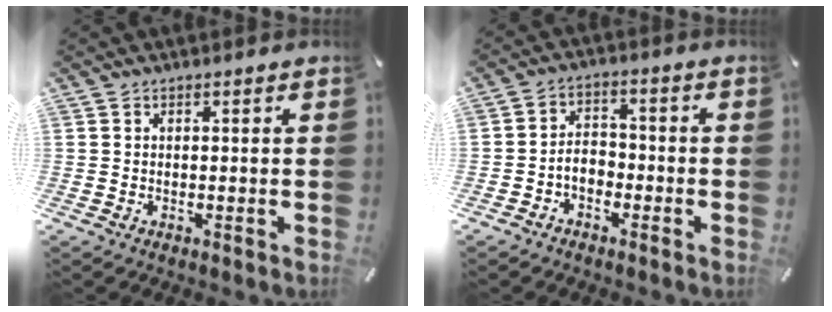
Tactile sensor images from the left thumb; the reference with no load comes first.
{"total": 4.7, "force": [-2.4, 3.3, 2.2], "torque": [-0.046, 0.015, -0.047]}